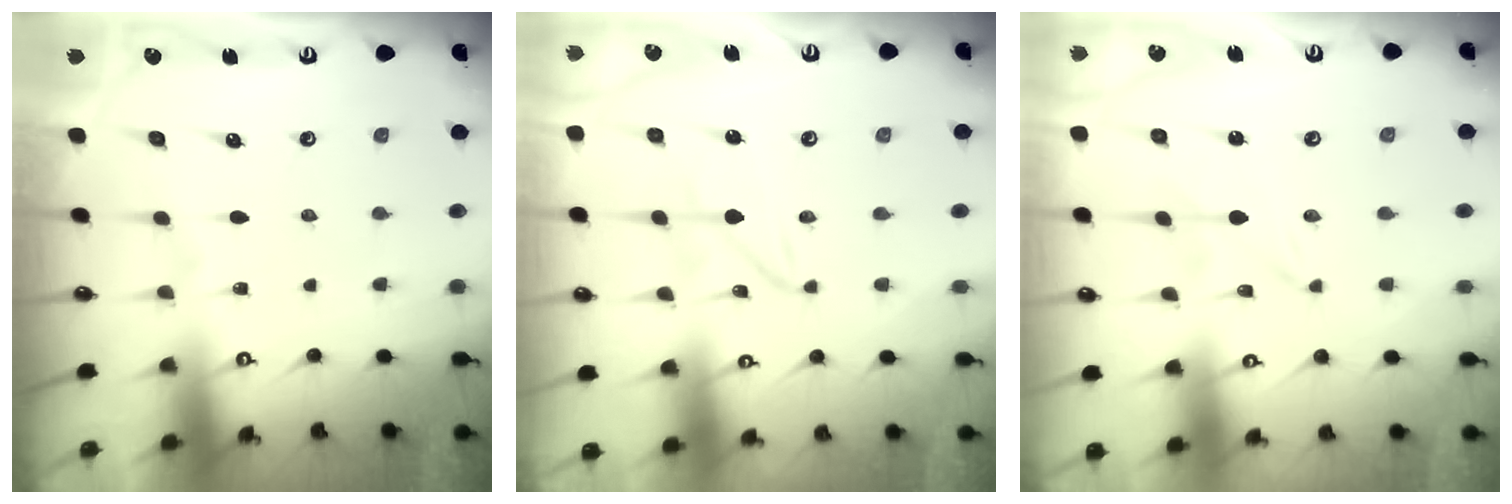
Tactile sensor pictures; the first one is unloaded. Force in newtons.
{"total": 1.6, "press": 1.6, "slide": 0.3}
{"total": 0.0}